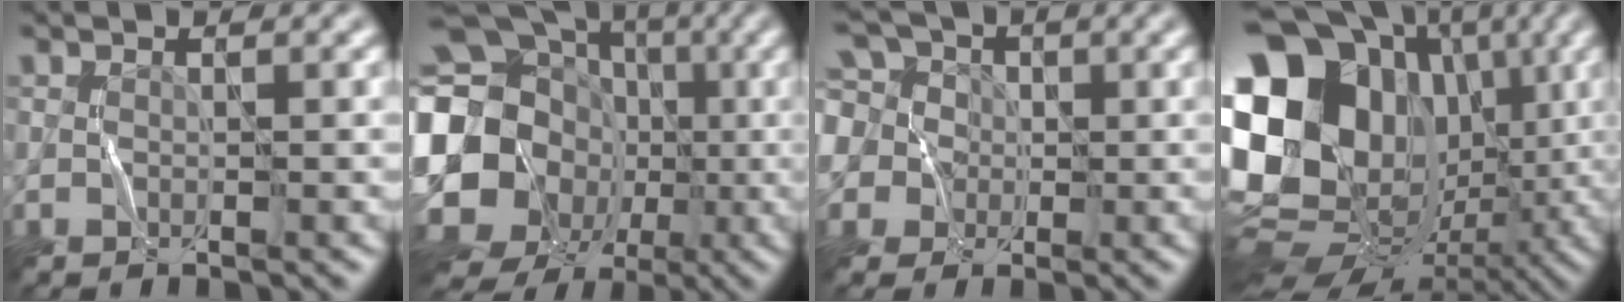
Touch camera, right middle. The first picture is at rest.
{"total": 22.3, "force": [-4.0, 19.6, 9.8], "torque": [-0.188, -0.020, -0.109]}
{"total": 9.8, "force": [3.3, 8.1, 4.5], "torque": [-0.101, 0.033, 0.026]}
{"total": 21.6, "force": [3.0, 17.2, 12.7], "torque": [-0.243, 0.007, 0.035]}